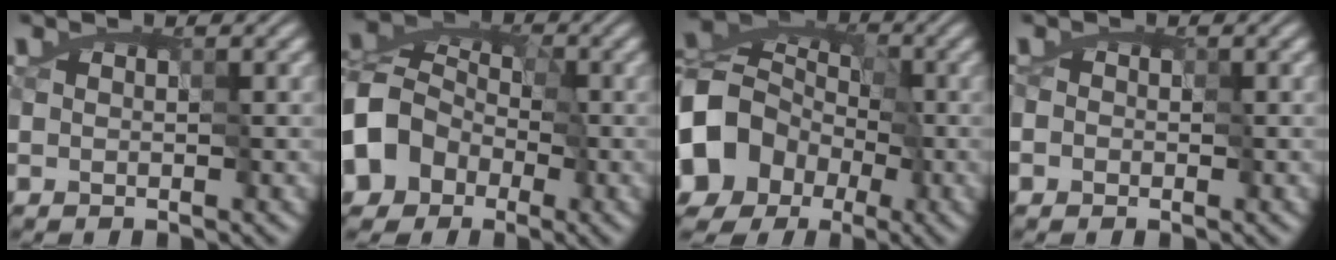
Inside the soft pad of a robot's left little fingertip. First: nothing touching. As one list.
[{"total": 6.4, "force": [-3.9, 4.7, 1.9], "torque": [-0.039, 0.007, -0.087]}, {"total": 12.6, "force": [-5.1, 10.4, 4.9], "torque": [-0.113, -0.009, -0.116]}, {"total": 2.4, "force": [0.2, 2.1, 1.1], "torque": [-0.016, 0.014, 0.002]}]